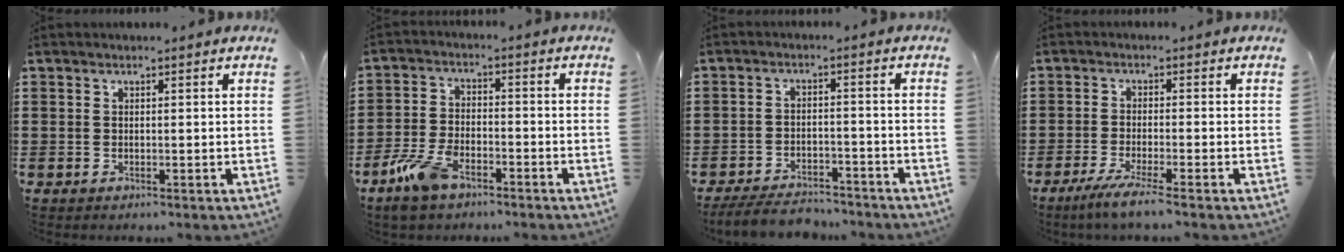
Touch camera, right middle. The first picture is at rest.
{"total": 7.4, "force": [-4.8, 3.2, 4.7], "torque": [-0.113, 0.001, -0.093]}
{"total": 5.2, "force": [-5.0, 1.0, 1.1], "torque": [-0.023, 0.004, -0.098]}
{"total": 3.9, "force": [-3.0, -0.4, 2.5], "torque": [-0.056, -0.018, -0.057]}